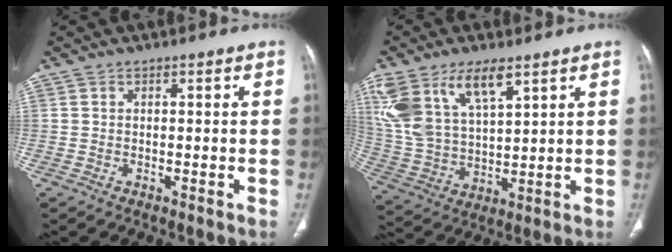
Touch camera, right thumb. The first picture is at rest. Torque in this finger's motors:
{"motor_torque": [1.55, 2.90, 1.66, 0.95, 0.18]}